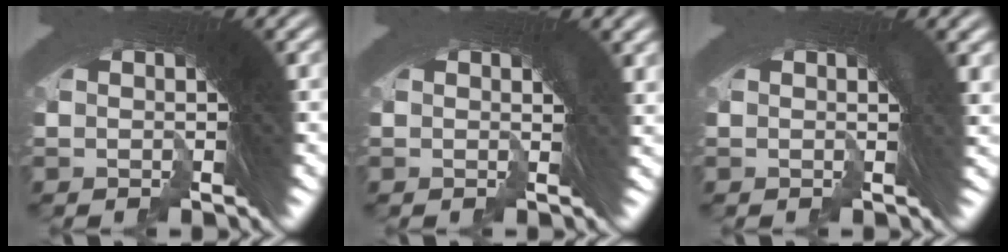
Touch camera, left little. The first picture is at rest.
{"total": 0.5, "force": [0.3, -0.5, 0.1], "torque": [-0.010, -0.009, 0.007]}
{"total": 0.6, "force": [0.2, -0.3, 0.4], "torque": [-0.013, -0.003, 0.004]}